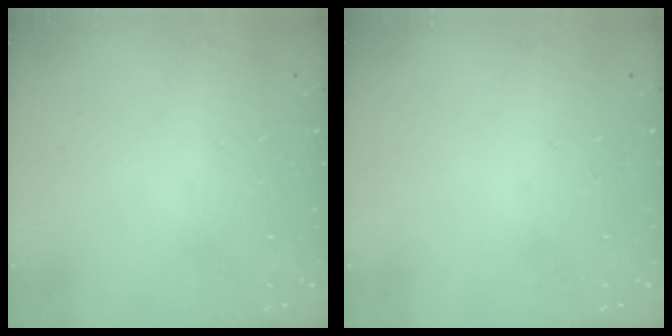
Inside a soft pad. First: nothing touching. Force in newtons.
{"total": 0.9, "press": 0.0, "slide": 0.9}